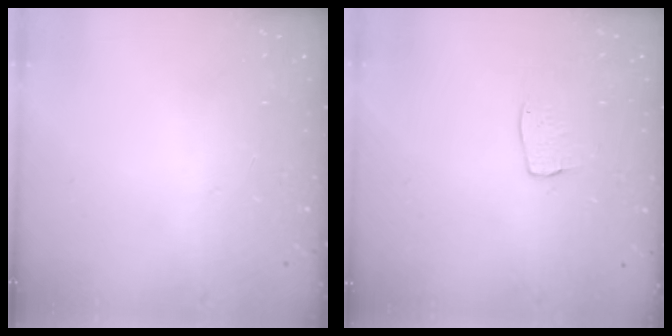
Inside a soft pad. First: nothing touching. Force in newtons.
{"total": 5.0, "press": 5.0, "slide": 0.3}